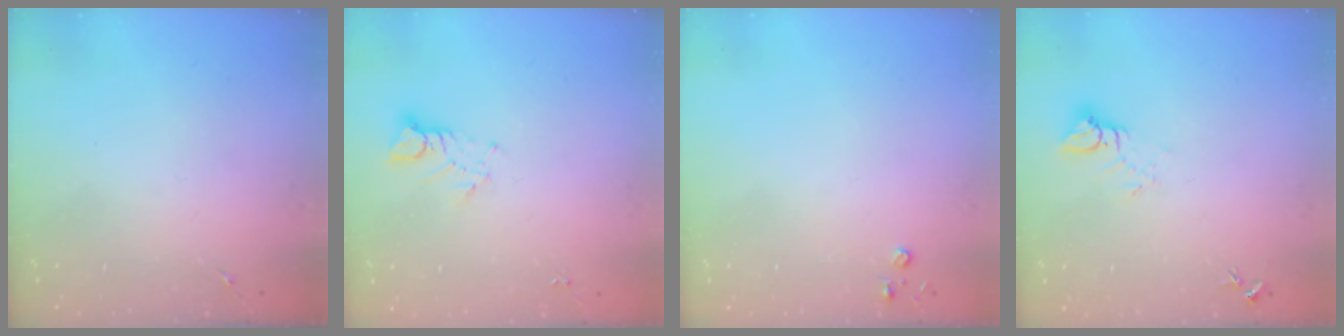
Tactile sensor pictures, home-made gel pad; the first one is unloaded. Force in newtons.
{"total": 3.8, "press": 3.7, "slide": 0.3}
{"total": 2.8, "press": 2.8, "slide": 0.3}
{"total": 5.0, "press": 5.0, "slide": 0.4}